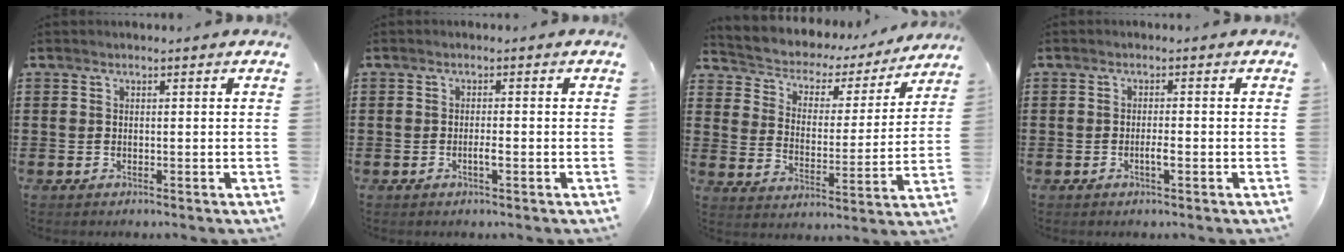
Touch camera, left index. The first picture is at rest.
{"total": 1.7, "force": [-0.6, 0.3, 1.6], "torque": [-0.029, 0.000, -0.011]}
{"total": 3.7, "force": [3.2, 1.8, 0.7], "torque": [-0.038, -0.026, 0.045]}
{"total": 1.9, "force": [-0.7, 0.3, 1.7], "torque": [-0.033, 0.001, -0.012]}